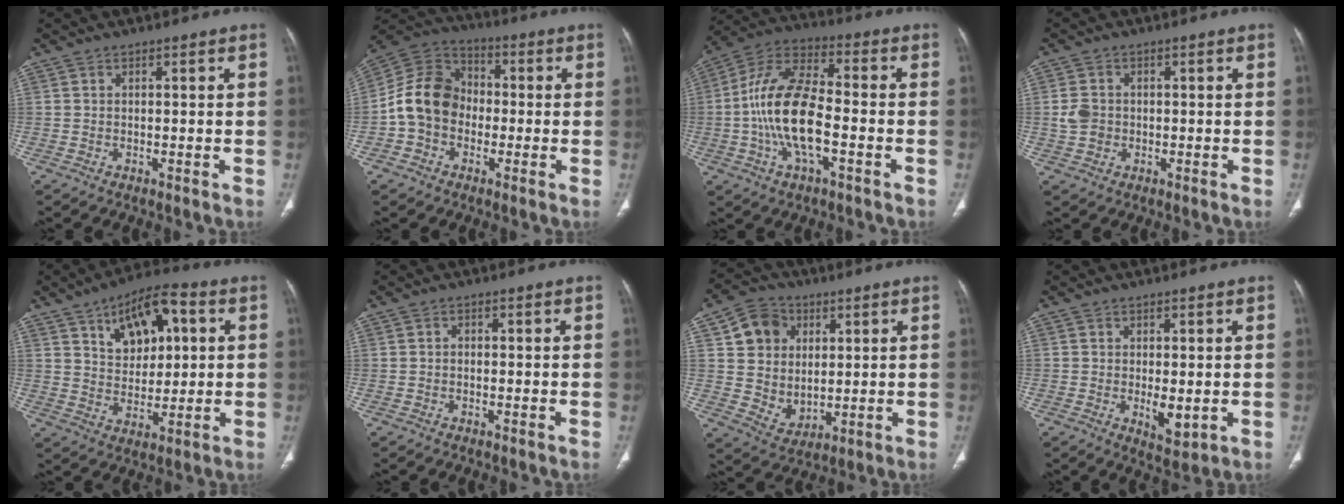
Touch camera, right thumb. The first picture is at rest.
{"total": 12.1, "force": [-1.8, 9.9, 6.7], "torque": [-0.112, 0.037, -0.047]}
{"total": 16.2, "force": [-3.2, 7.0, 14.2], "torque": [-0.280, 0.034, -0.064]}
{"total": 3.8, "force": [-0.3, 3.2, 2.0], "torque": [-0.035, 0.009, -0.005]}
{"total": 13.2, "force": [4.9, 7.4, 9.8], "torque": [-0.118, 0.000, 0.079]}
{"total": 0.8, "force": [-0.2, 0.6, 0.4], "torque": [-0.006, 0.002, -0.005]}
{"total": 11.7, "force": [3.6, 10.0, 4.8], "torque": [-0.046, -0.016, 0.073]}
{"total": 4.6, "force": [-0.6, 2.2, 3.9], "torque": [-0.055, -0.013, -0.003]}